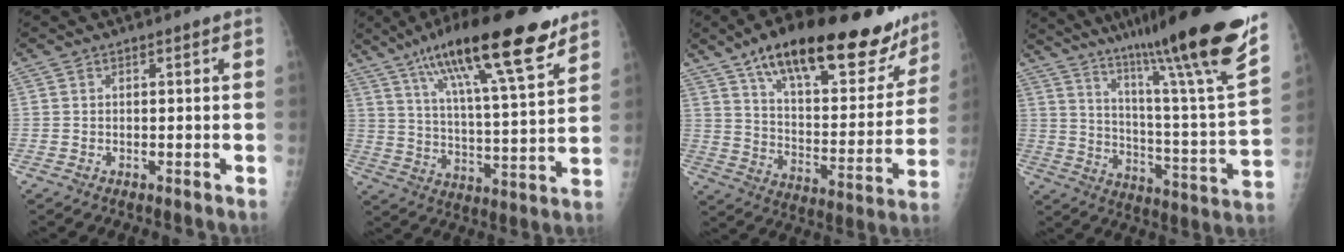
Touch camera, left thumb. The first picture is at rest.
{"total": 23.0, "force": [14.5, 4.8, 17.2], "torque": [-0.270, -0.037, 0.236]}
{"total": 29.3, "force": [20.1, 10.4, 18.5], "torque": [-0.239, -0.056, 0.303]}
{"total": 30.4, "force": [22.0, 1.5, 21.0], "torque": [-0.305, -0.114, 0.326]}